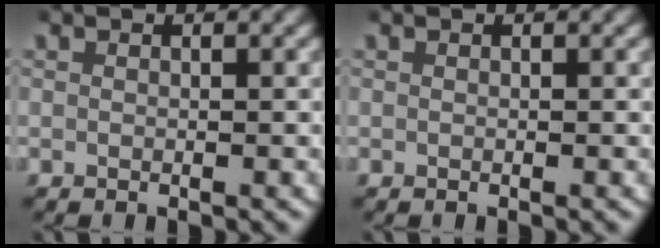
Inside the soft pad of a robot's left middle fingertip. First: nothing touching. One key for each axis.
{"total": 0.0}